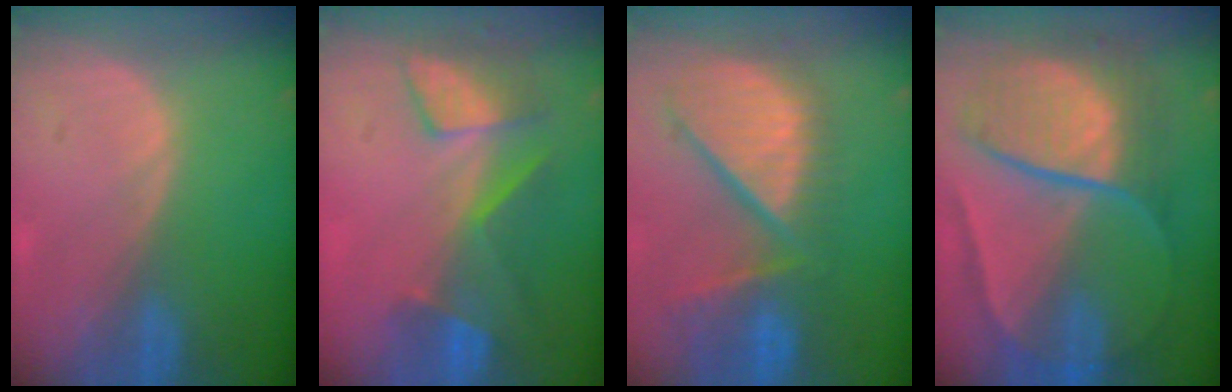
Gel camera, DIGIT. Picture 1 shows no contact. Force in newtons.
{"total": 8.5, "press": 7.2, "slide": 4.5}
{"total": 12.4, "press": 10.6, "slide": 6.4}
{"total": 10.8, "press": 10.7, "slide": 1.1}